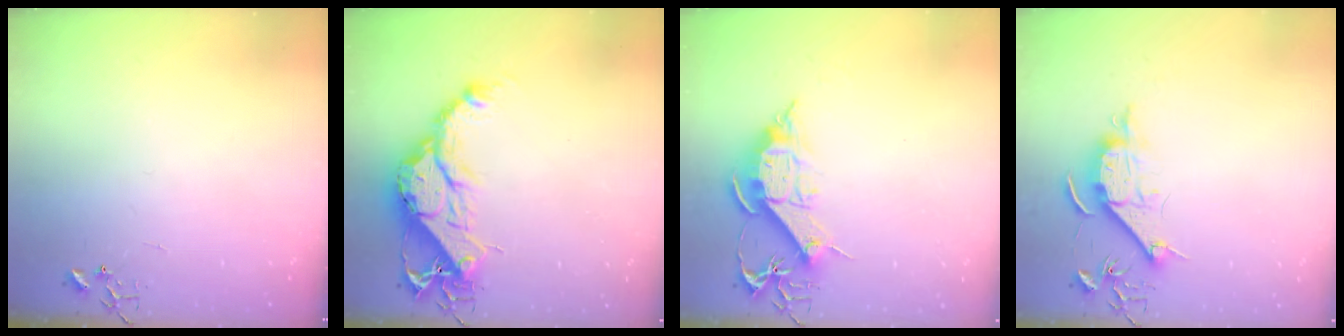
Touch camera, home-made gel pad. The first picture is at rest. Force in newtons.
{"total": 17.2, "press": 17.1, "slide": 1.3}
{"total": 11.4, "press": 11.3, "slide": 1.1}
{"total": 9.5, "press": 9.5, "slide": 0.9}